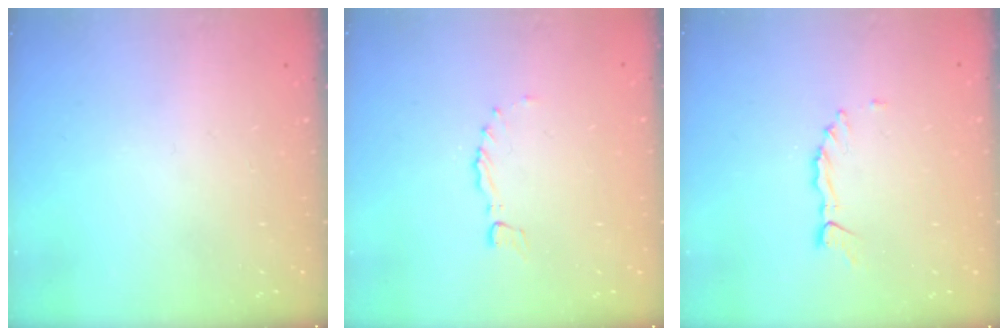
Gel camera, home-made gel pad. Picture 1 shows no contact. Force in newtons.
{"total": 0.0}
{"total": 0.9, "press": 0.9, "slide": 0.1}